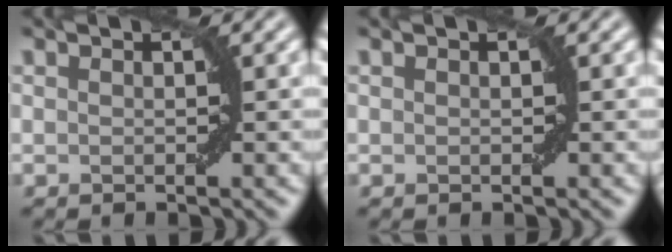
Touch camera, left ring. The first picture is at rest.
{"total": 0.0}